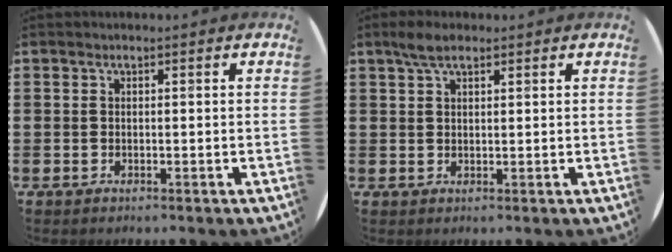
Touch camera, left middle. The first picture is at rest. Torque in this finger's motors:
{"motor_torque": [0.58, -0.46, 0.04, 0.02]}